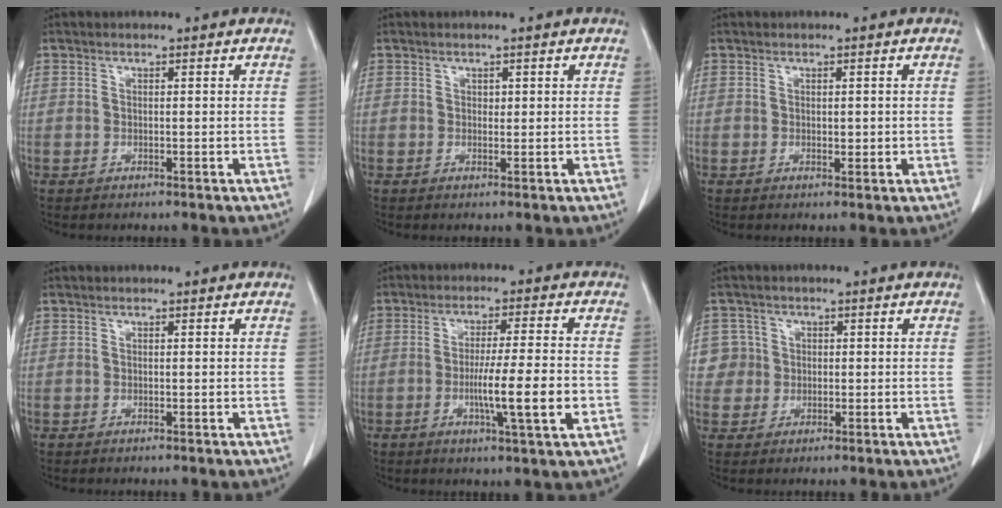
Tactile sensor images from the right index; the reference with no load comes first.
{"total": 0.7, "force": [0.3, 0.5, 0.3], "torque": [0.000, -0.001, 0.004]}
{"total": 1.3, "force": [0.1, 0.8, 1.1], "torque": [-0.014, -0.002, 0.004]}
{"total": 0.0}
{"total": 9.4, "force": [-2.3, -0.2, 9.1], "torque": [-0.151, -0.011, -0.039]}
{"total": 4.2, "force": [0.6, 4.2, -0.3], "torque": [0.024, 0.012, 0.011]}